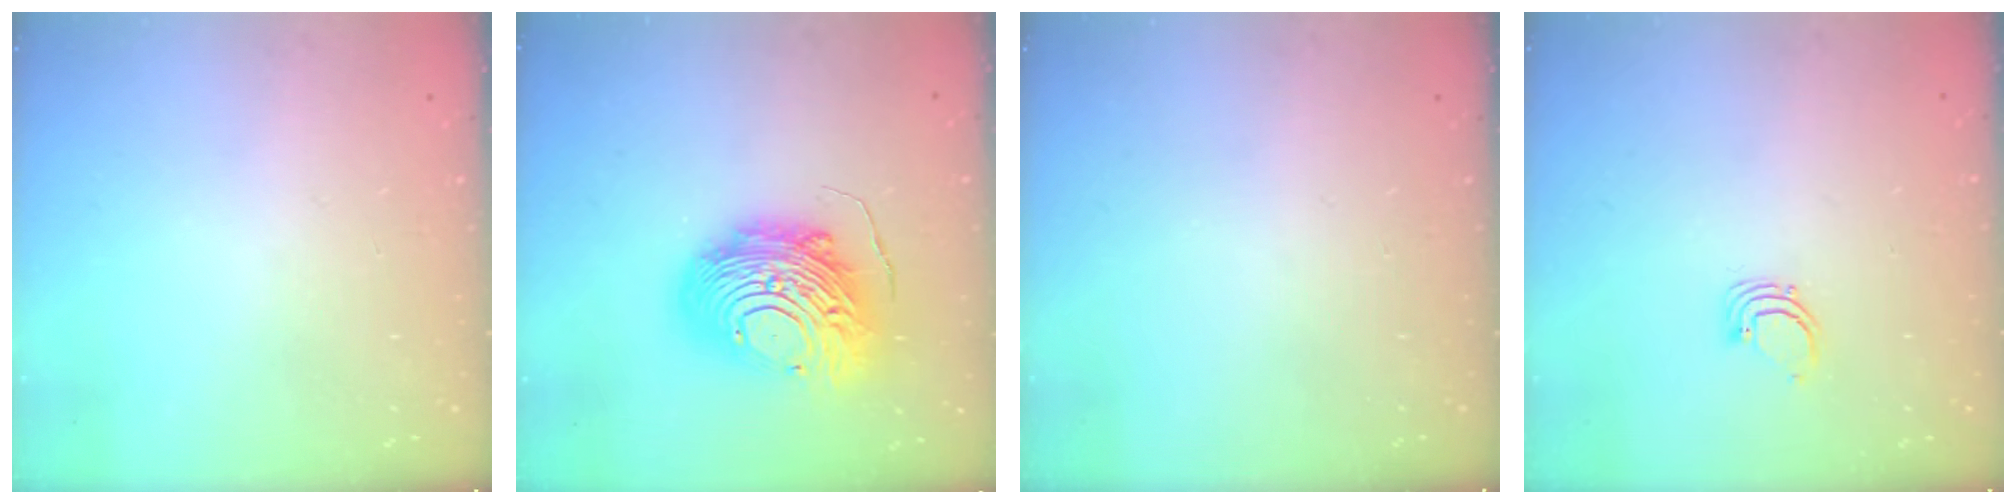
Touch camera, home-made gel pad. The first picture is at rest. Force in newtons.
{"total": 17.9, "press": 17.9, "slide": 1.5}
{"total": 0.0}
{"total": 2.5, "press": 2.5, "slide": 0.1}